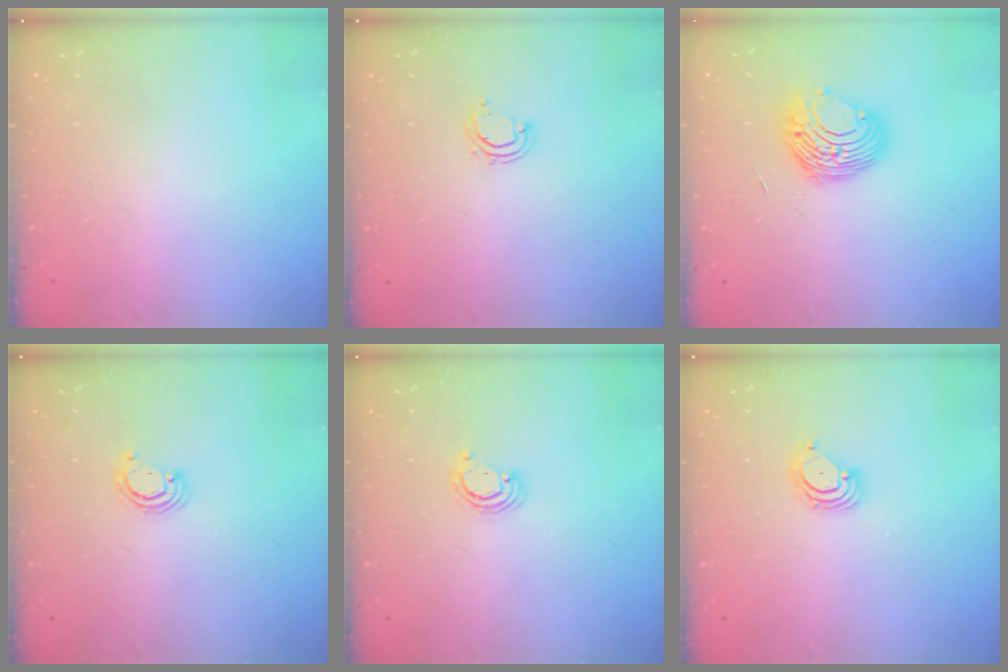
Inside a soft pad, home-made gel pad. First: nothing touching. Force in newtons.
{"total": 4.1, "press": 4.1, "slide": 0.3}
{"total": 9.6, "press": 9.6, "slide": 0.7}
{"total": 2.5, "press": 2.5, "slide": 0.3}
{"total": 2.5, "press": 2.5, "slide": 0.3}
{"total": 3.6, "press": 3.6, "slide": 0.3}